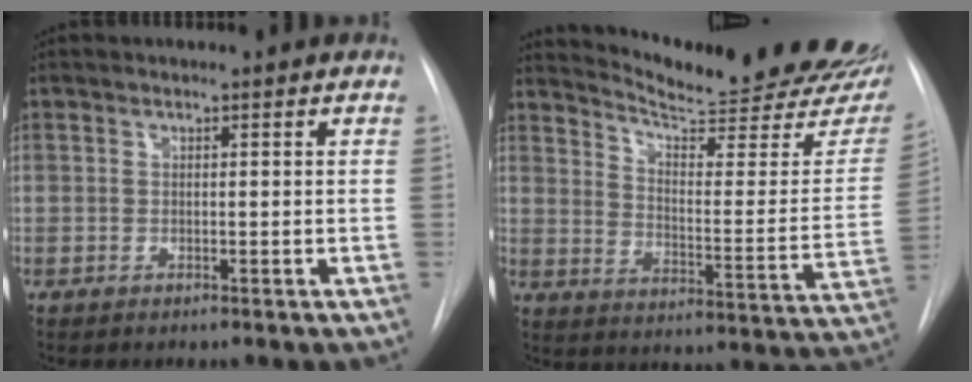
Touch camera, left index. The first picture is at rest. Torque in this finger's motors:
{"motor_torque": [0.82, -1.30, 0.04, 0.01]}